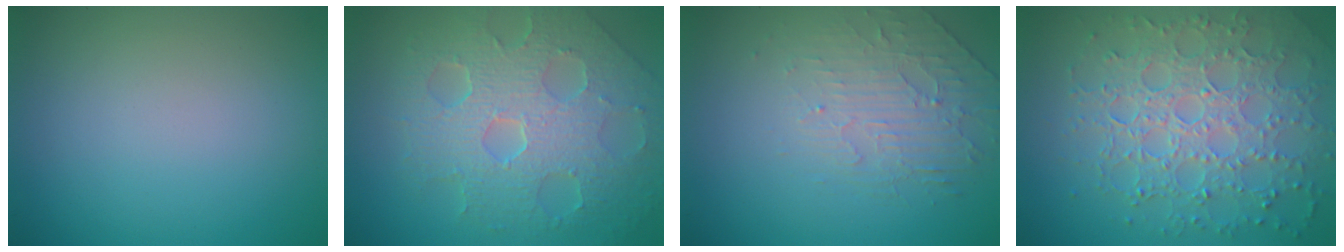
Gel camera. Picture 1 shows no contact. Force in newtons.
{"total": 8.2, "press": 5.6, "slide": 6.0}
{"total": 2.2, "press": 1.5, "slide": 1.7}
{"total": 7.7, "press": 5.6, "slide": 5.2}